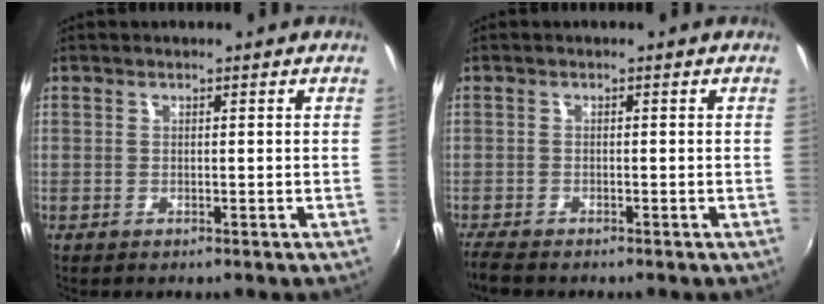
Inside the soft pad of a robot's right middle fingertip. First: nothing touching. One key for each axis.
{"total": 3.2, "fx": -2.9, "fy": 0.6, "fz": 1.2, "tx": -0.034, "ty": -0.017, "tz": -0.057}